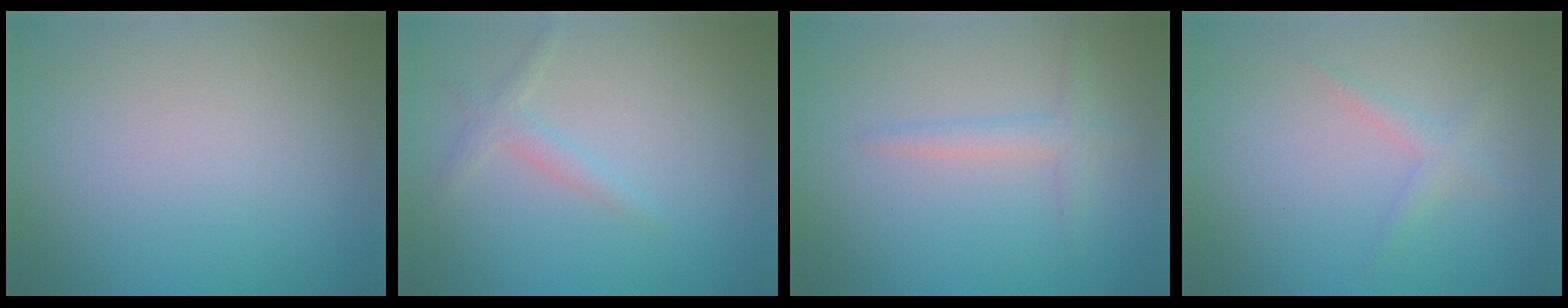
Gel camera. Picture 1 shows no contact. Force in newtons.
{"total": 1.7, "press": 1.7, "slide": 0.0}
{"total": 1.7, "press": 1.7, "slide": 0.1}
{"total": 1.3, "press": 1.3, "slide": 0.2}